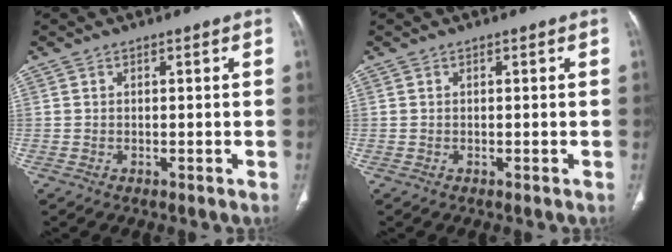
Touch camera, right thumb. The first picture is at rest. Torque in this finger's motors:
{"motor_torque": [0.09, 0.05, -0.09, 0.05, 0.01]}